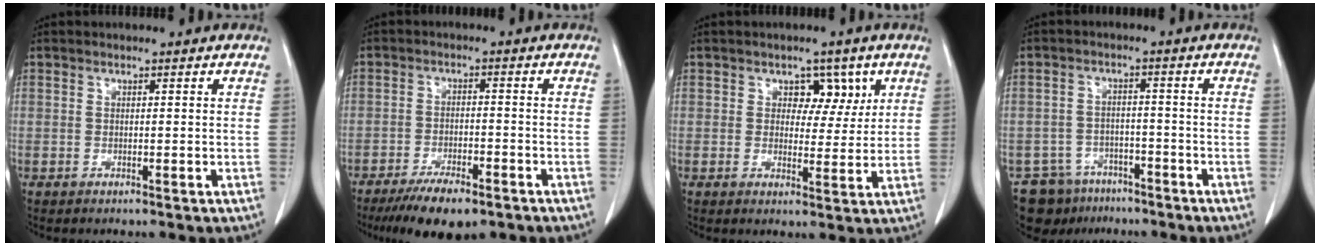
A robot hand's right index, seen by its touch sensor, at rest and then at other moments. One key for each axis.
{"total": 8.4, "fx": -6.2, "fy": 2.5, "fz": 5.1, "tx": -0.082, "ty": -0.011, "tz": -0.100}
{"total": 4.6, "fx": 2.0, "fy": 3.1, "fz": 2.6, "tx": -0.023, "ty": 0.006, "tz": 0.030}
{"total": 7.9, "fx": -5.9, "fy": 5.2, "fz": 0.3, "tx": 0.001, "ty": 0.021, "tz": -0.092}